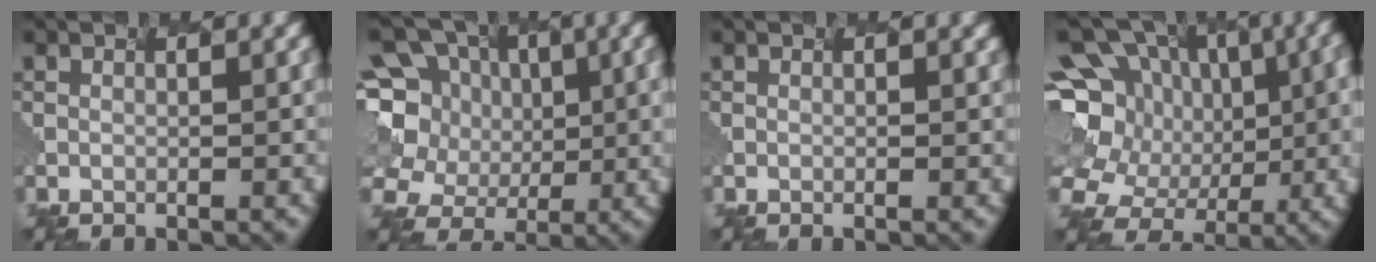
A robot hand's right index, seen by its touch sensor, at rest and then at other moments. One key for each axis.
{"total": 9.9, "fx": 1.3, "fy": 8.7, "fz": 4.5, "tx": -0.116, "ty": 0.025, "tz": 0.006}
{"total": 0.0}
{"total": 14.8, "fx": 0.5, "fy": 12.4, "fz": 8.0, "tx": -0.184, "ty": 0.023, "tz": 0.022}